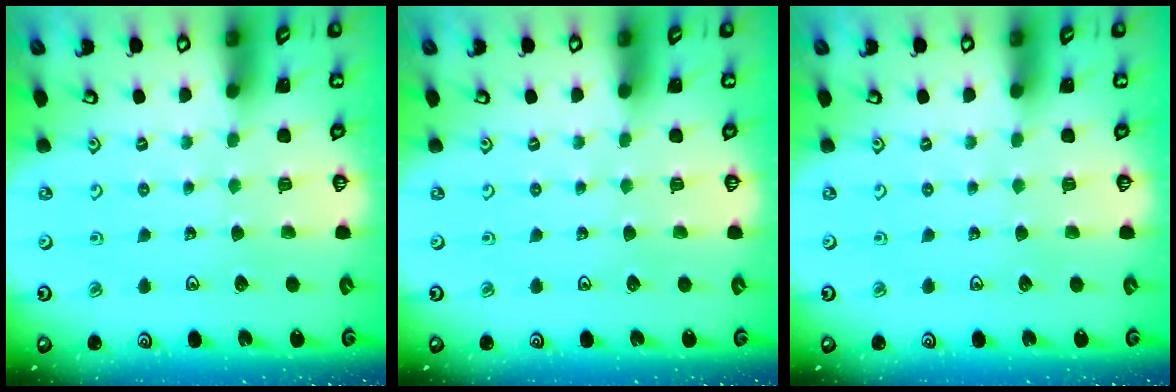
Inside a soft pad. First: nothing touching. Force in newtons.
{"total": 0.0}
{"total": 0.0}